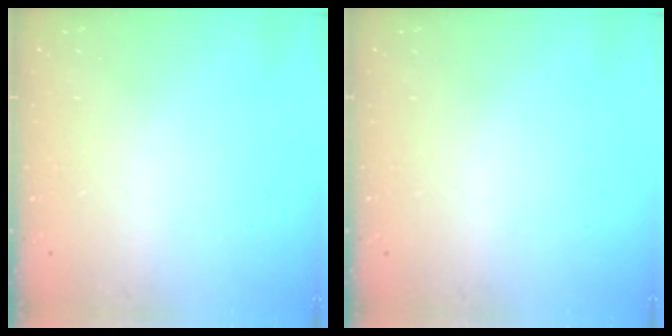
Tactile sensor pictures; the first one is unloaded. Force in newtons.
{"total": 0.0}